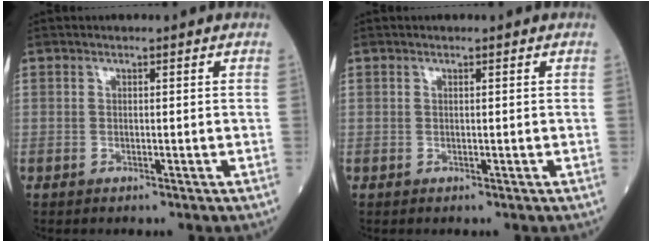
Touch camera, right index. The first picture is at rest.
{"total": 0.0}